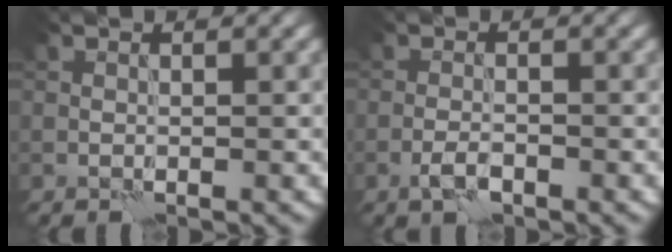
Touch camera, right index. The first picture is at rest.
{"total": 1.6, "force": [-0.9, 0.6, 1.1], "torque": [-0.026, 0.001, -0.022]}